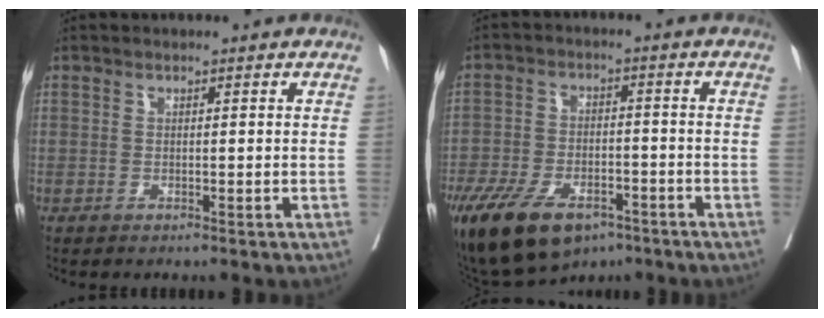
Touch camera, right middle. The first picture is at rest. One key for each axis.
{"total": 14.5, "fx": -9.4, "fy": 6.9, "fz": 8.6, "tx": -0.173, "ty": -0.010, "tz": -0.157}